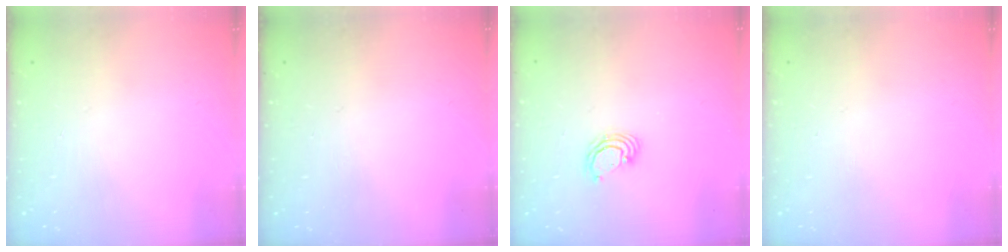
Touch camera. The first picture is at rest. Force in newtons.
{"total": 0.0}
{"total": 3.8, "press": 3.8, "slide": 0.2}
{"total": 0.0}